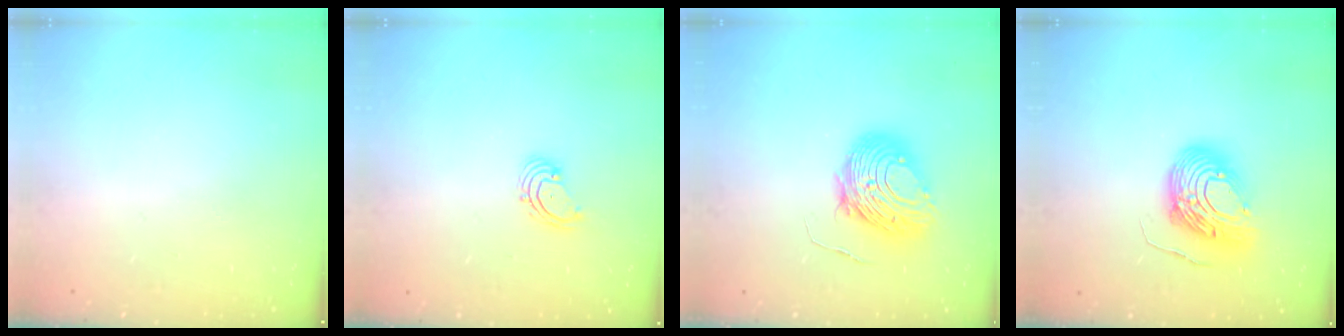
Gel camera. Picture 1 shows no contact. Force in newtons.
{"total": 2.6, "press": 2.5, "slide": 0.6}
{"total": 11.4, "press": 11.3, "slide": 0.8}
{"total": 14.4, "press": 14.4, "slide": 1.1}